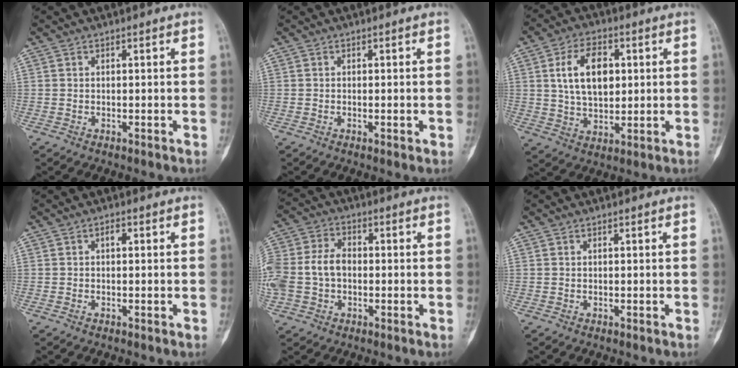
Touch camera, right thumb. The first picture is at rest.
{"total": 1.0, "force": [-0.2, 0.3, 0.9], "torque": [-0.010, -0.001, -0.004]}
{"total": 11.2, "force": [2.5, 6.9, 8.5], "torque": [-0.129, -0.004, 0.047]}
{"total": 1.2, "force": [0.2, 0.6, 1.0], "torque": [-0.011, 0.005, -0.002]}
{"total": 11.8, "force": [-0.8, 8.6, 8.1], "torque": [-0.188, 0.028, -0.017]}
{"total": 0.0}